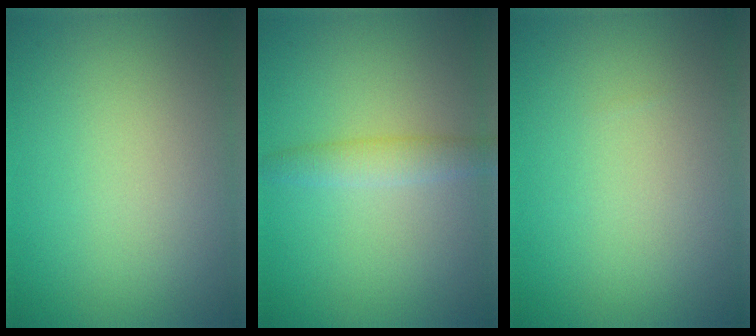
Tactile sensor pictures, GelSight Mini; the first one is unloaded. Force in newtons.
{"total": 2.1, "press": 2.1, "slide": 0.1}
{"total": 0.0}